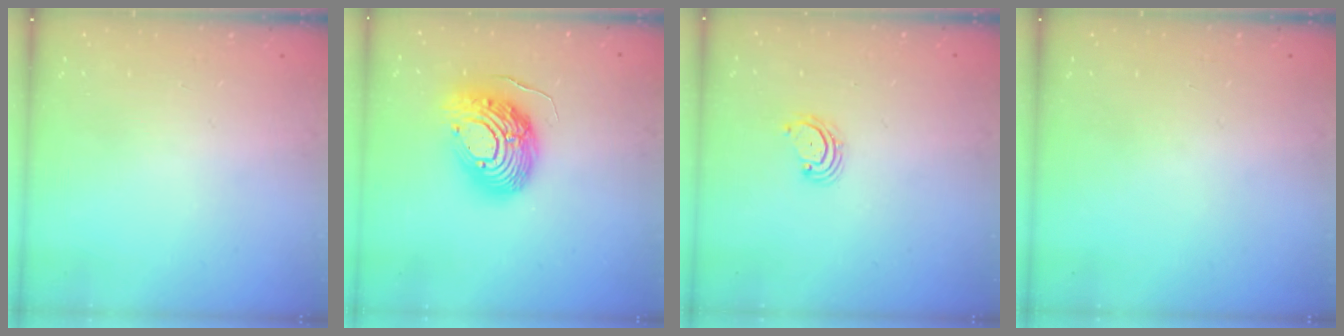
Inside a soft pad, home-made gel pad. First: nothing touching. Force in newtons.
{"total": 17.3, "press": 17.2, "slide": 1.6}
{"total": 3.1, "press": 3.1, "slide": 0.4}
{"total": 0.0}